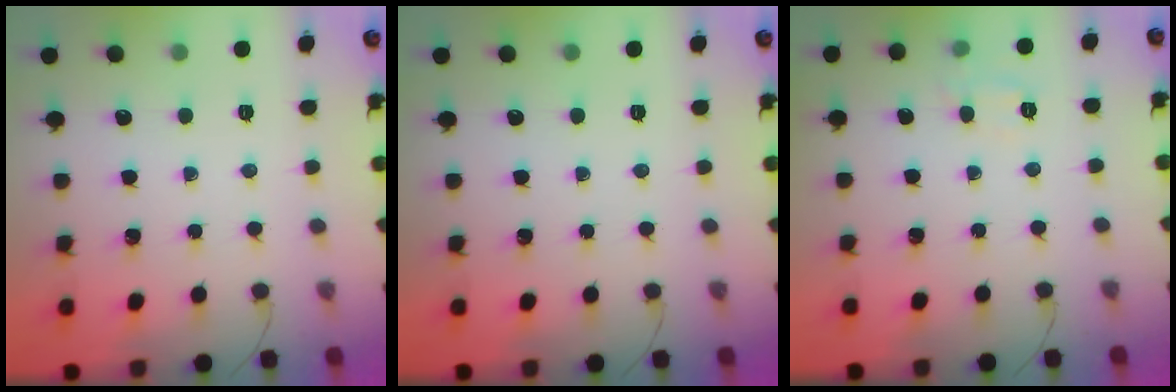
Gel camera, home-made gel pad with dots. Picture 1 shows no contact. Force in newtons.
{"total": 0.0}
{"total": 7.1, "press": 6.9, "slide": 1.7}